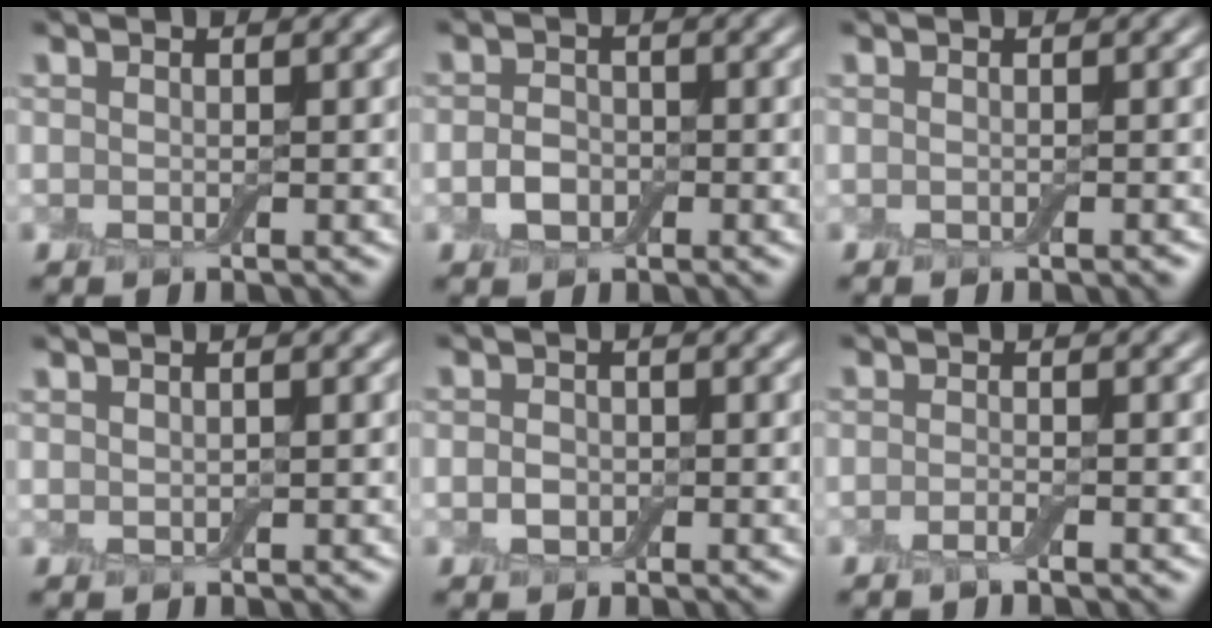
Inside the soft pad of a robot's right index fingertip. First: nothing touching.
{"total": 1.9, "force": [-0.6, 1.5, 1.0], "torque": [-0.023, 0.002, -0.017]}
{"total": 0.6, "force": [-0.4, 0.2, 0.4], "torque": [-0.007, 0.000, -0.005]}
{"total": 0.6, "force": [0.4, 0.2, 0.5], "torque": [-0.011, 0.002, 0.007]}
{"total": 1.2, "force": [-0.3, 1.0, 0.7], "torque": [-0.015, 0.000, -0.010]}
{"total": 1.0, "force": [-0.6, 0.1, 0.8], "torque": [-0.015, -0.003, -0.013]}